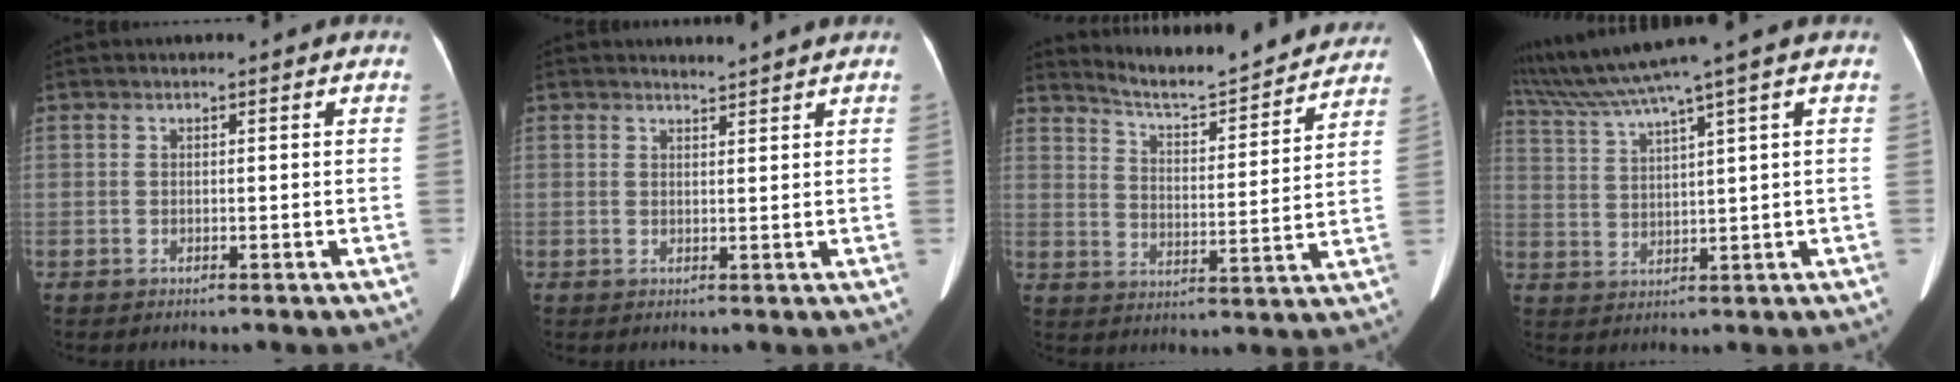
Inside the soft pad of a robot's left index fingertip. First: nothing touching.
{"total": 1.8, "force": [1.7, -0.5, -0.1], "torque": [-0.008, -0.001, 0.029]}
{"total": 16.0, "force": [15.3, 1.7, 4.1], "torque": [-0.061, -0.023, 0.208]}
{"total": 7.9, "force": [6.3, -2.7, 3.9], "torque": [-0.084, 0.013, 0.125]}